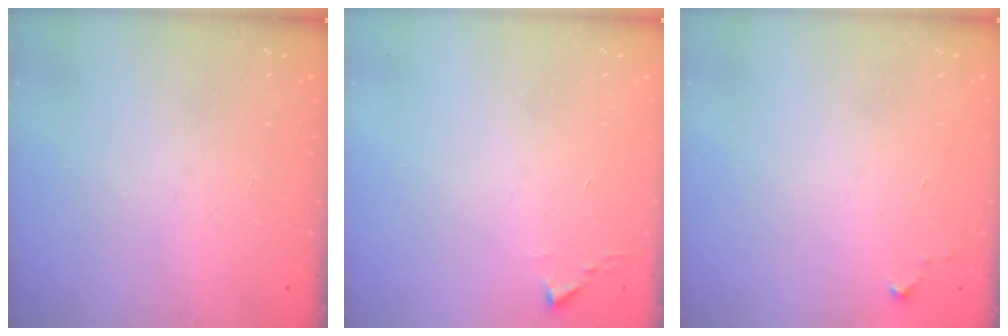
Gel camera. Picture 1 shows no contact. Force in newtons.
{"total": 2.4, "press": 2.4, "slide": 0.3}
{"total": 2.6, "press": 2.6, "slide": 0.4}